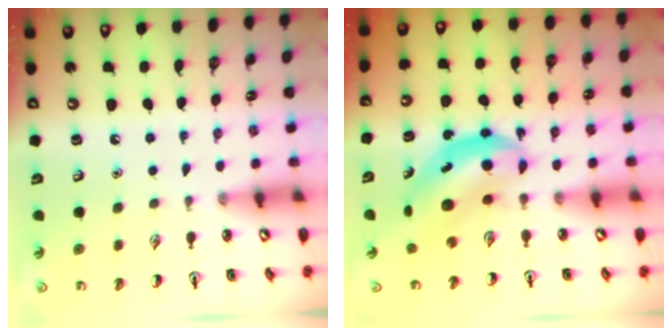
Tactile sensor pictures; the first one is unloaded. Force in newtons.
{"total": 5.5, "press": 5.4, "slide": 1.2}